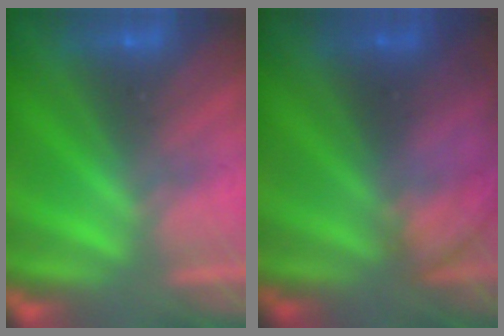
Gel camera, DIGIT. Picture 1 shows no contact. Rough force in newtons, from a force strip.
{"total": 2.3}